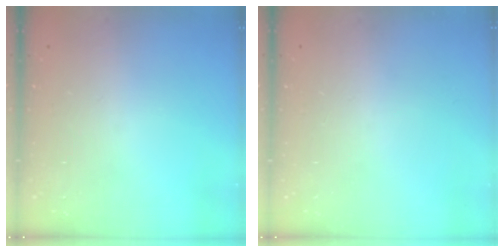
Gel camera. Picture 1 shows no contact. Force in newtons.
{"total": 0.0}